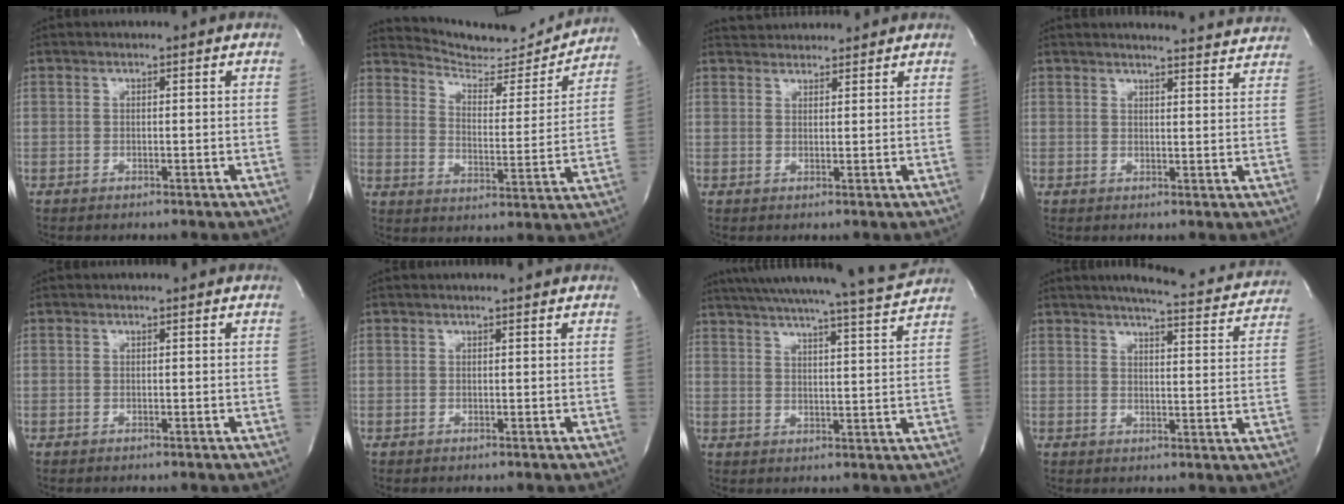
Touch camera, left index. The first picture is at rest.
{"total": 13.6, "force": [13.5, 1.5, 1.1], "torque": [-0.016, -0.037, 0.188]}
{"total": 5.1, "force": [5.0, 1.0, 0.4], "torque": [-0.008, 0.029, 0.072]}
{"total": 11.2, "force": [11.0, 0.2, 2.1], "torque": [-0.020, -0.028, 0.114]}
{"total": 0.0}
{"total": 1.4, "force": [1.3, -0.2, 0.4], "torque": [-0.009, 0.002, 0.015]}
{"total": 18.7, "force": [17.3, -1.2, 6.8], "torque": [-0.118, -0.035, 0.234]}
{"total": 15.3, "force": [14.1, 1.9, 5.6], "torque": [-0.070, -0.022, 0.160]}